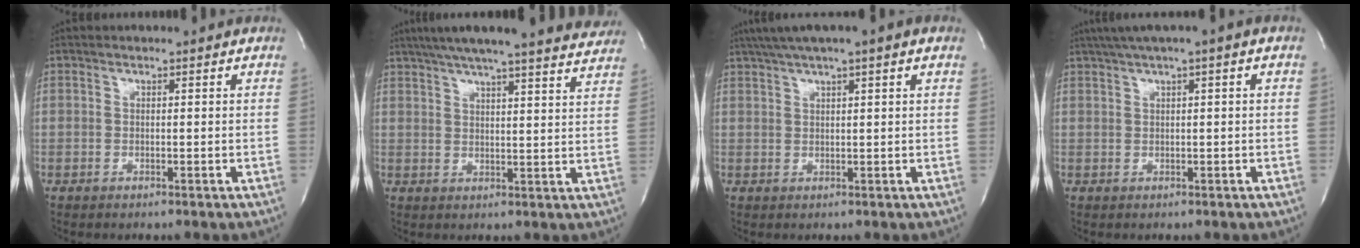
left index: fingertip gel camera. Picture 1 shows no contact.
{"total": 24.0, "force": [21.5, 1.6, 10.5], "torque": [-0.169, -0.012, 0.267]}
{"total": 8.0, "force": [5.5, 0.0, 5.9], "torque": [-0.100, 0.041, 0.086]}
{"total": 4.3, "force": [2.0, -0.1, 3.8], "torque": [-0.076, 0.019, 0.037]}